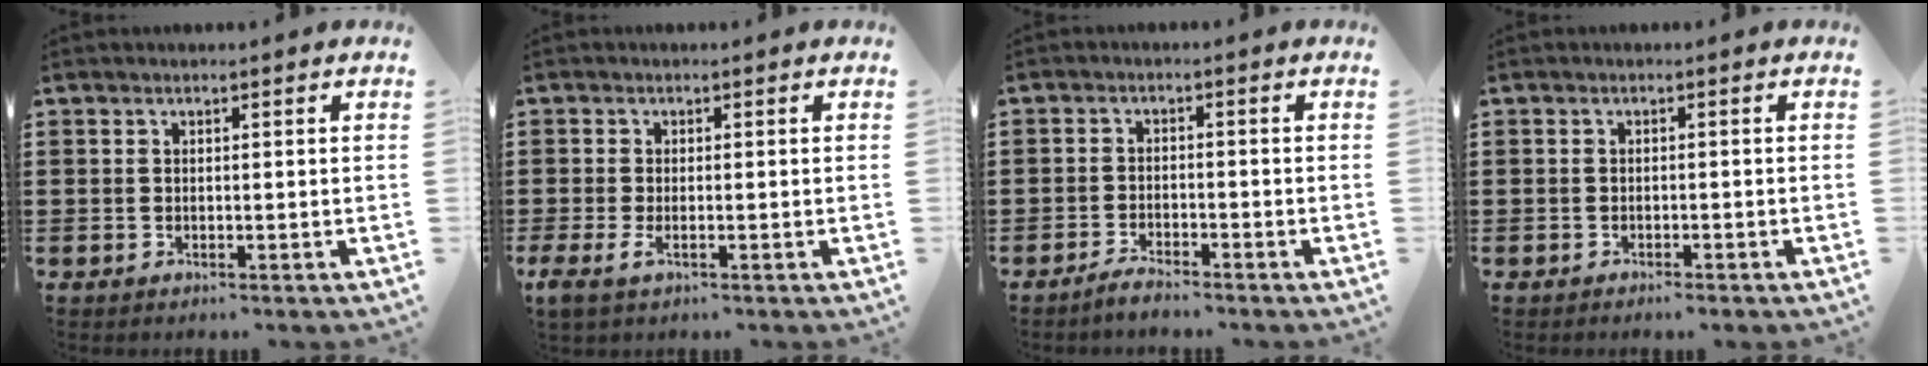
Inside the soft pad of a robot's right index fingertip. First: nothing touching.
{"total": 1.7, "force": [-0.6, 0.5, 1.5], "torque": [-0.042, -0.008, -0.015]}
{"total": 2.3, "force": [-2.2, 0.0, 0.4], "torque": [-0.011, 0.002, -0.043]}
{"total": 0.9, "force": [-0.9, -0.1, 0.2], "torque": [-0.006, -0.003, -0.017]}